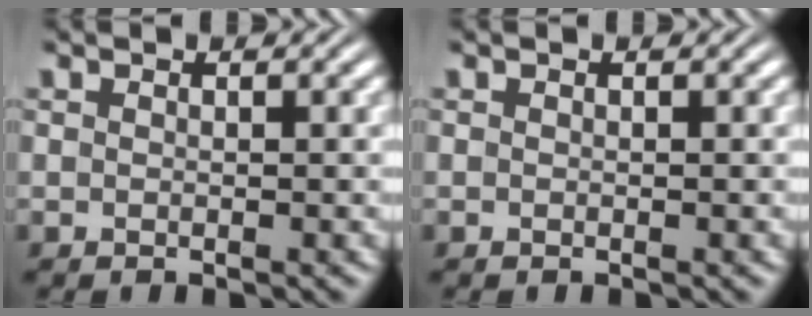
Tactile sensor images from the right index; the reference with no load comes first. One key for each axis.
{"total": 0.0}